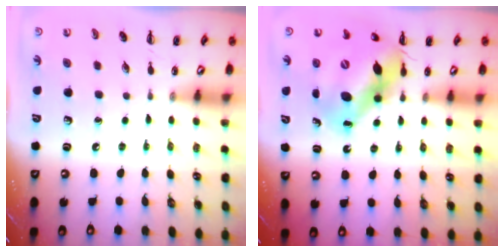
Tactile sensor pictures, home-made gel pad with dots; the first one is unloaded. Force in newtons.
{"total": 13.4, "press": 12.9, "slide": 3.8}